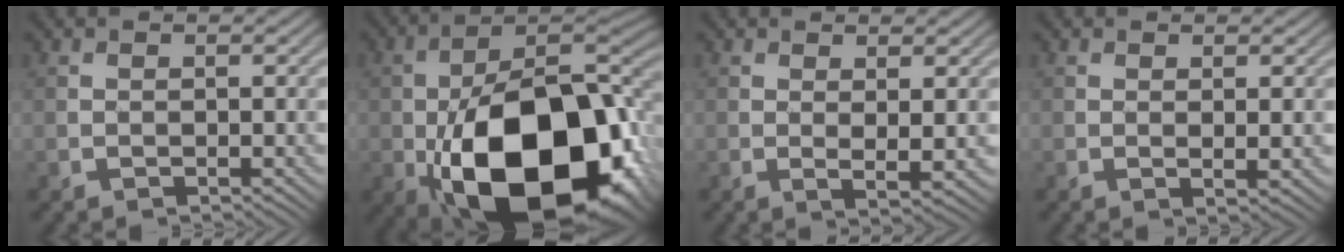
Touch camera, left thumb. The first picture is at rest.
{"total": 21.5, "force": [-6.6, 12.7, 16.1], "torque": [-0.279, -0.047, -0.083]}
{"total": 2.4, "force": [0.8, 0.3, 2.3], "torque": [-0.045, -0.003, 0.017]}
{"total": 1.6, "force": [0.3, 0.2, 1.6], "torque": [-0.025, 0.000, 0.007]}